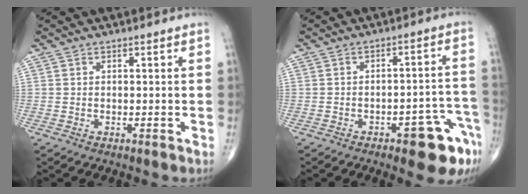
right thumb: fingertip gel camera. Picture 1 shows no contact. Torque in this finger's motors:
{"motor_torque": [1.09, 0.50, 0.61, -1.00, 0.18]}